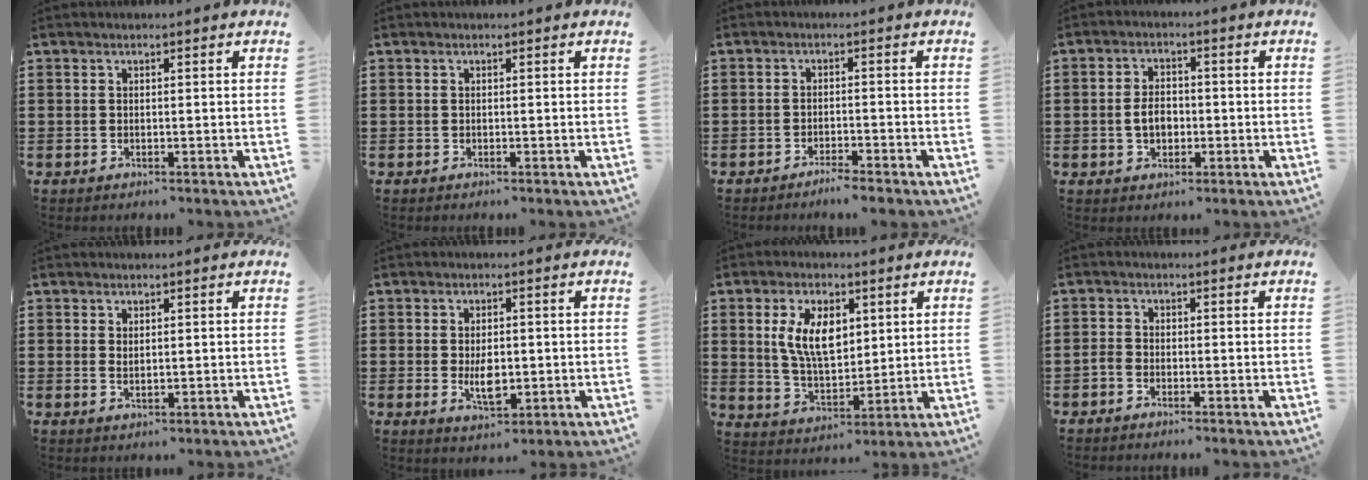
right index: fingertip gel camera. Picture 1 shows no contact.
{"total": 0.0}
{"total": 2.0, "force": [-1.9, -0.1, 0.7], "torque": [-0.012, 0.002, -0.037]}
{"total": 3.7, "force": [-0.6, 2.4, 2.7], "torque": [-0.046, 0.002, -0.015]}
{"total": 1.0, "force": [0.4, 0.5, 0.8], "torque": [-0.016, 0.005, 0.007]}
{"total": 4.8, "force": [-0.5, 2.3, 4.2], "torque": [-0.080, -0.005, -0.014]}
{"total": 8.6, "force": [2.6, 4.5, 6.8], "torque": [-0.142, 0.008, 0.043]}
{"total": 1.2, "force": [-0.6, 0.8, 0.7], "torque": [-0.023, -0.001, -0.014]}